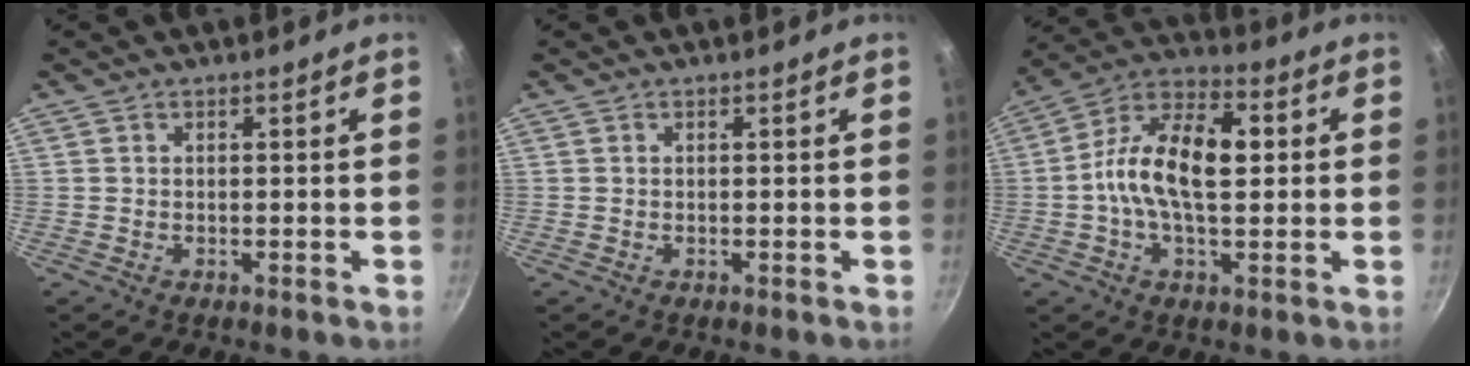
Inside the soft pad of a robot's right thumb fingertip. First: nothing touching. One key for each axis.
{"total": 0.0}
{"total": 15.5, "fx": 0.9, "fy": 8.1, "fz": 13.2, "tx": -0.217, "ty": 0.031, "tz": -0.007}